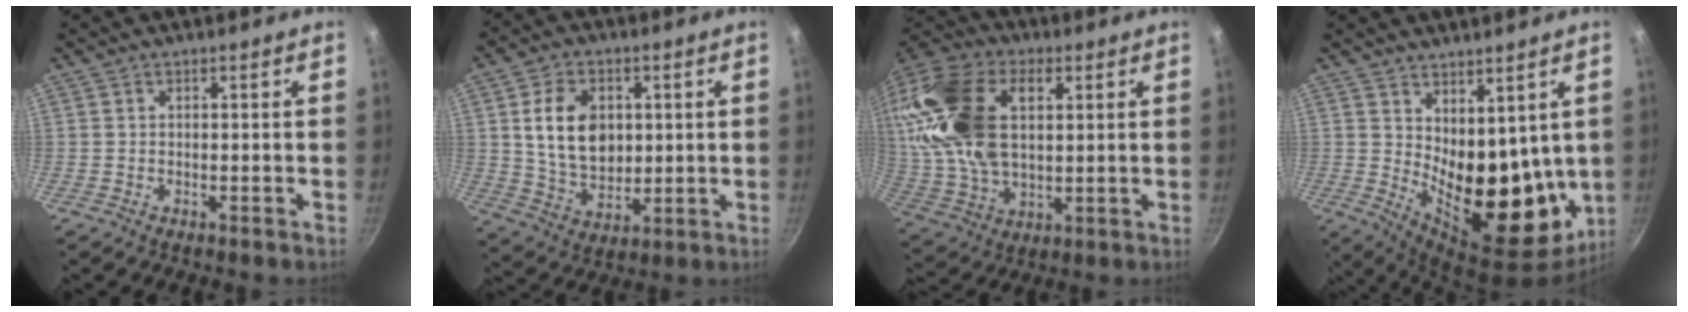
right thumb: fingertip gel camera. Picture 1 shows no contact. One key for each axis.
{"total": 12.8, "fx": 2.5, "fy": 9.1, "fz": 8.6, "tx": -0.126, "ty": -0.013, "tz": 0.052}
{"total": 25.5, "fx": 6.5, "fy": 15.6, "fz": 19.1, "tx": -0.377, "ty": 0.002, "tz": 0.118}
{"total": 16.4, "fx": 3.0, "fy": 9.0, "fz": 13.4, "tx": -0.156, "ty": -0.060, "tz": 0.069}